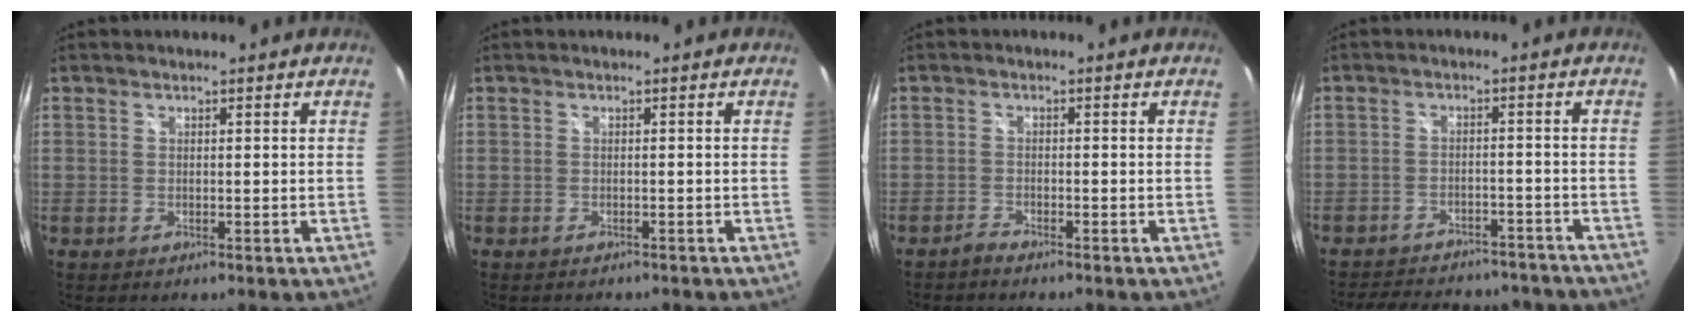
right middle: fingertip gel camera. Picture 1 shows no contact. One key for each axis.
{"total": 1.9, "fx": -1.7, "fy": 0.7, "fz": 0.6, "tx": -0.015, "ty": -0.011, "tz": -0.023}
{"total": 1.6, "fx": -1.6, "fy": 0.1, "fz": 0.2, "tx": -0.013, "ty": -0.003, "tz": -0.033}
{"total": 19.8, "fx": -17.3, "fy": 6.9, "fz": 6.8, "tx": -0.143, "ty": 0.019, "tz": -0.212}